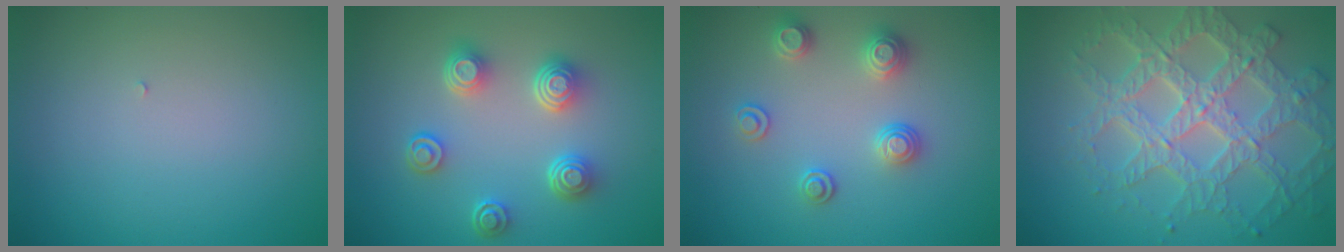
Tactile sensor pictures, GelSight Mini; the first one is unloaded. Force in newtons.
{"total": 4.6, "press": 3.6, "slide": 2.9}
{"total": 2.6, "press": 2.6, "slide": 0.2}
{"total": 7.7, "press": 5.8, "slide": 5.1}